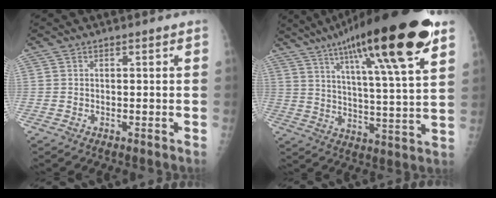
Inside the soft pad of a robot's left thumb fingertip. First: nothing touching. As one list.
[{"total": 25.3, "force": [14.8, 3.9, 20.2], "torque": [-0.306, -0.035, 0.228]}]